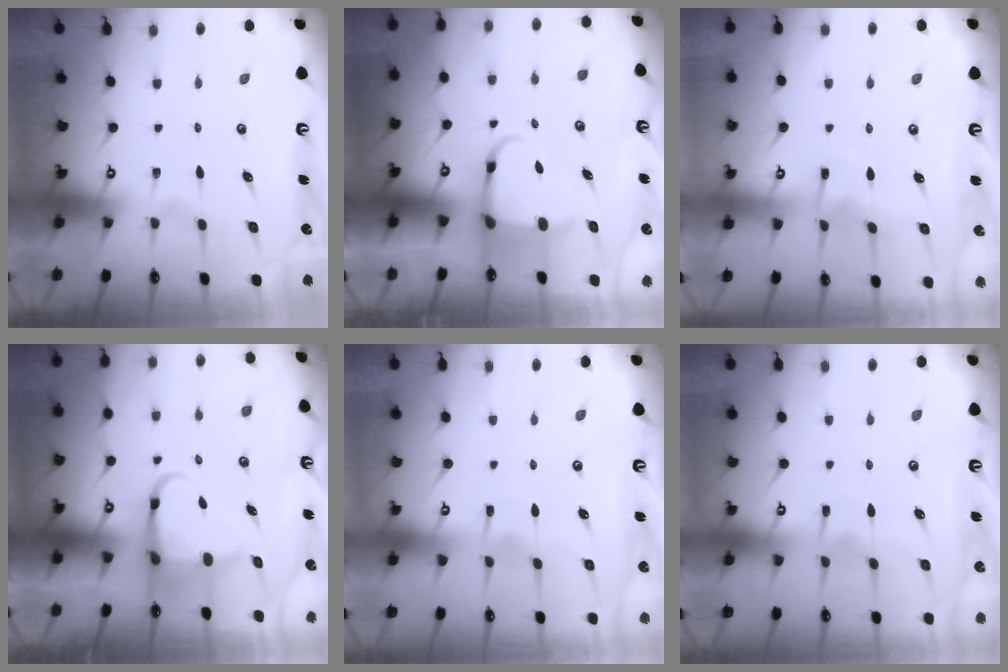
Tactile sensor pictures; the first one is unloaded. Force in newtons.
{"total": 5.7, "press": 5.5, "slide": 1.5}
{"total": 3.9, "press": 3.9, "slide": 0.5}
{"total": 5.7, "press": 5.6, "slide": 1.1}
{"total": 3.6, "press": 3.6, "slide": 0.3}
{"total": 3.9, "press": 3.9, "slide": 0.3}